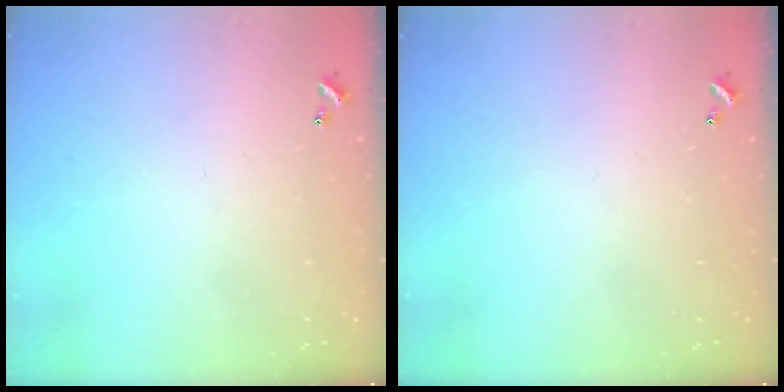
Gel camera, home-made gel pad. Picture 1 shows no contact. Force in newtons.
{"total": 0.0}